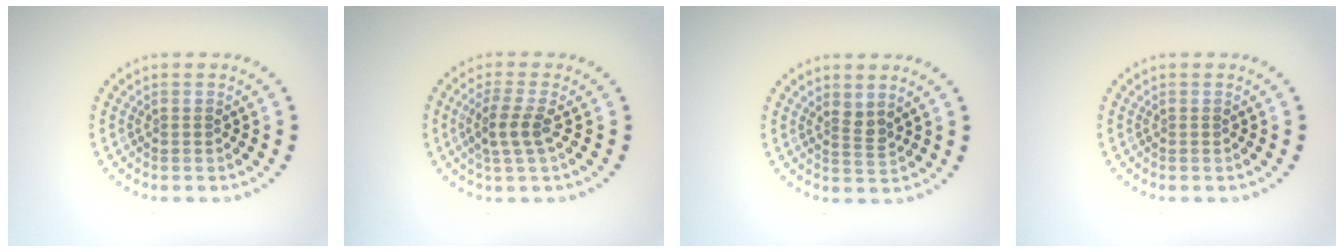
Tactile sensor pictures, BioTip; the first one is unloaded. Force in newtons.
{"total": 2.4, "press": 2.0, "slide": 1.3}
{"total": 1.3, "press": 1.0, "slide": 0.9}
{"total": 0.0}